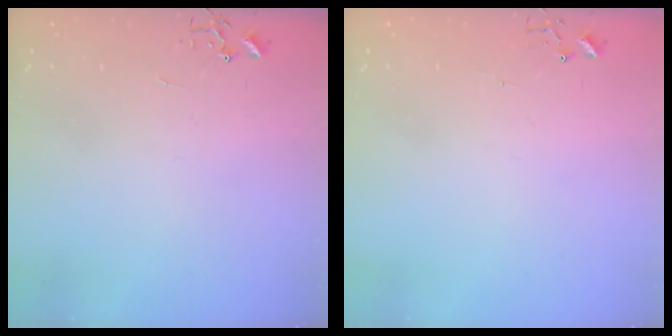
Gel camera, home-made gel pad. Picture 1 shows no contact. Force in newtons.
{"total": 3.6, "press": 3.6, "slide": 0.4}